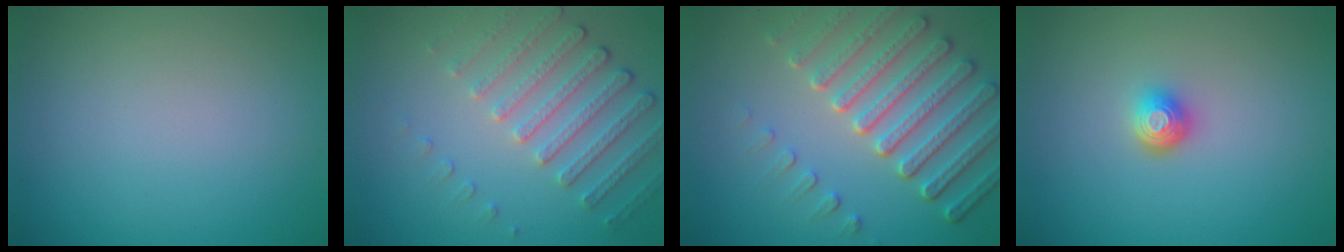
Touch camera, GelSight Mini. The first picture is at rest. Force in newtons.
{"total": 4.7, "press": 3.5, "slide": 3.1}
{"total": 6.5, "press": 5.2, "slide": 3.9}
{"total": 1.8, "press": 1.3, "slide": 1.2}